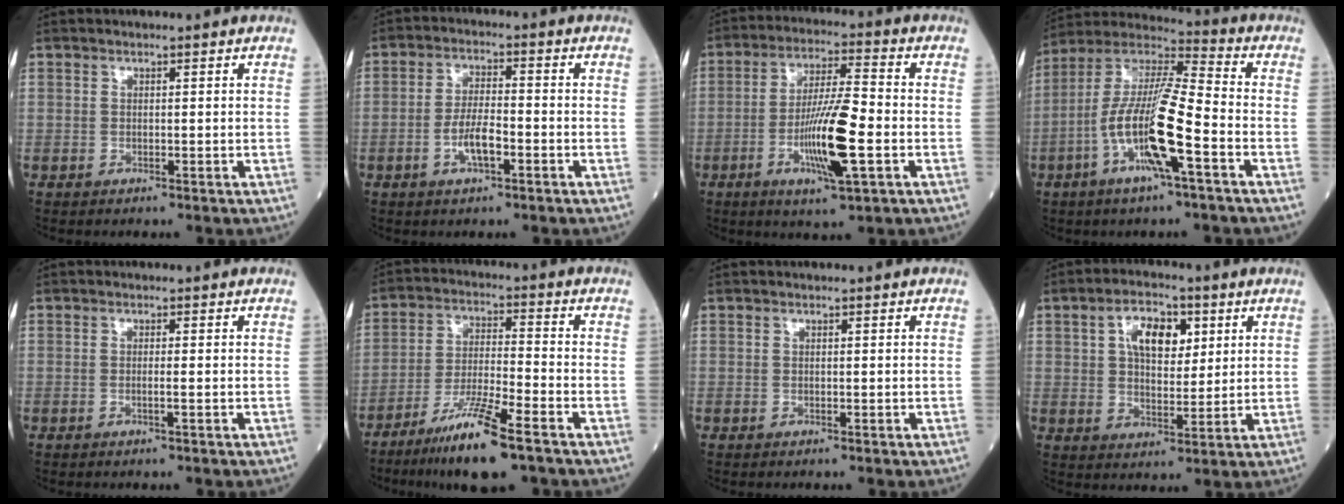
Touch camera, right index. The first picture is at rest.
{"total": 5.4, "force": [-2.1, 1.3, 4.8], "torque": [-0.099, 0.004, -0.041]}
{"total": 11.6, "force": [-3.4, 1.0, 11.0], "torque": [-0.209, -0.009, -0.062]}
{"total": 14.6, "force": [-4.9, 1.2, 13.7], "torque": [-0.276, 0.002, -0.098]}
{"total": 0.9, "force": [-0.4, -0.3, 0.7], "torque": [-0.014, 0.001, -0.009]}
{"total": 11.0, "force": [-7.2, 0.6, 8.3], "torque": [-0.163, -0.029, -0.131]}
{"total": 0.0}
{"total": 7.8, "force": [2.8, 4.0, 6.0], "torque": [-0.109, 0.014, 0.048]}